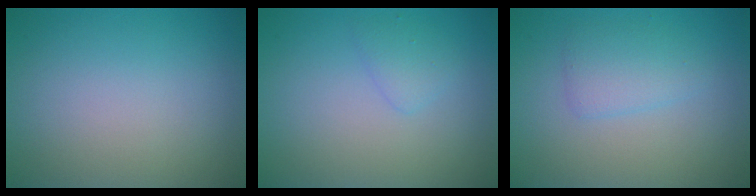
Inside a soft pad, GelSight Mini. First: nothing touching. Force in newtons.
{"total": 1.3, "press": 1.3, "slide": 0.1}
{"total": 2.2, "press": 2.2, "slide": 0.0}